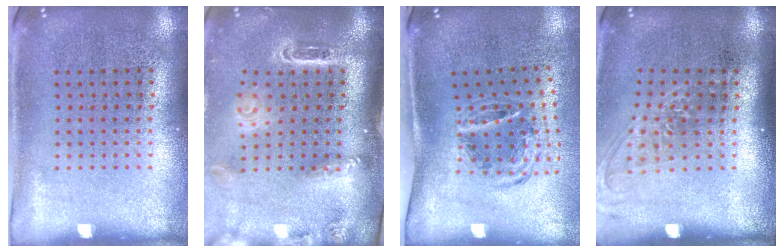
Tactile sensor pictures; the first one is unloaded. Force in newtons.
{"total": 2.8, "press": 2.0, "slide": 1.9}
{"total": 1.2, "press": 1.0, "slide": 0.5}
{"total": 1.4, "press": 1.1, "slide": 0.8}